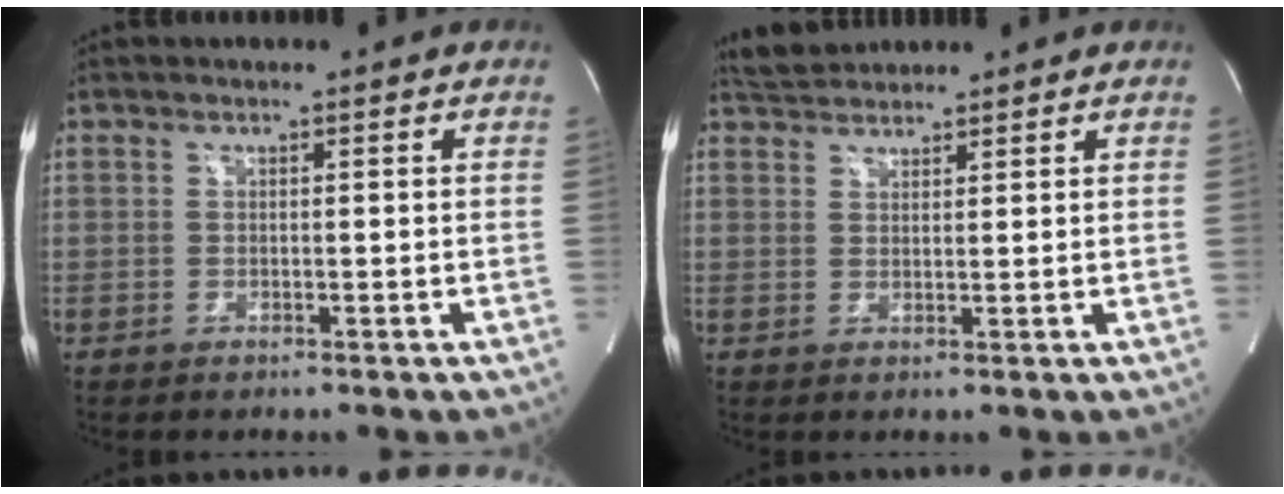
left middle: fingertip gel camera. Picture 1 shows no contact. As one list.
[{"total": 3.8, "force": [3.7, 0.9, 0.4], "torque": [-0.018, 0.024, 0.070]}]